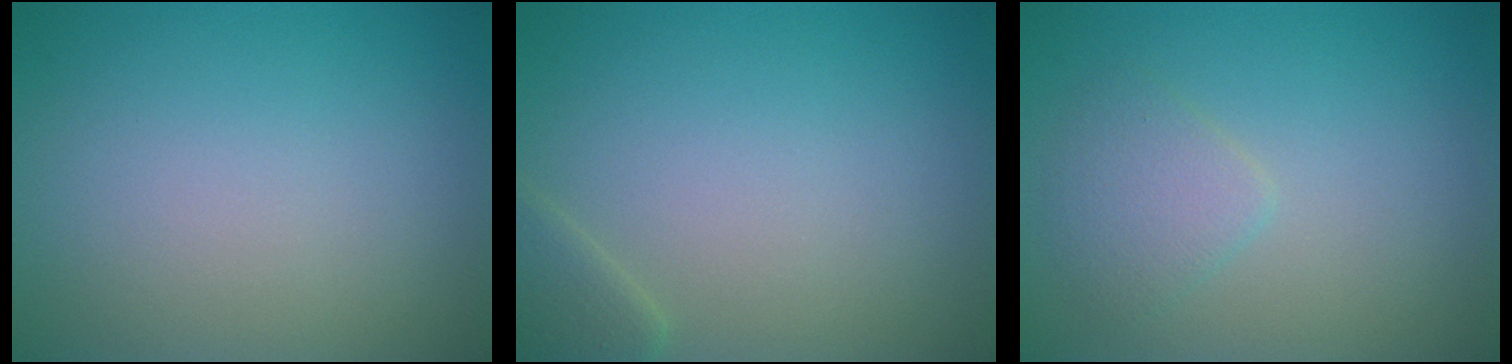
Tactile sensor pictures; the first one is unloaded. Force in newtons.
{"total": 1.7, "press": 1.7, "slide": 0.1}
{"total": 2.0, "press": 2.0, "slide": 0.1}